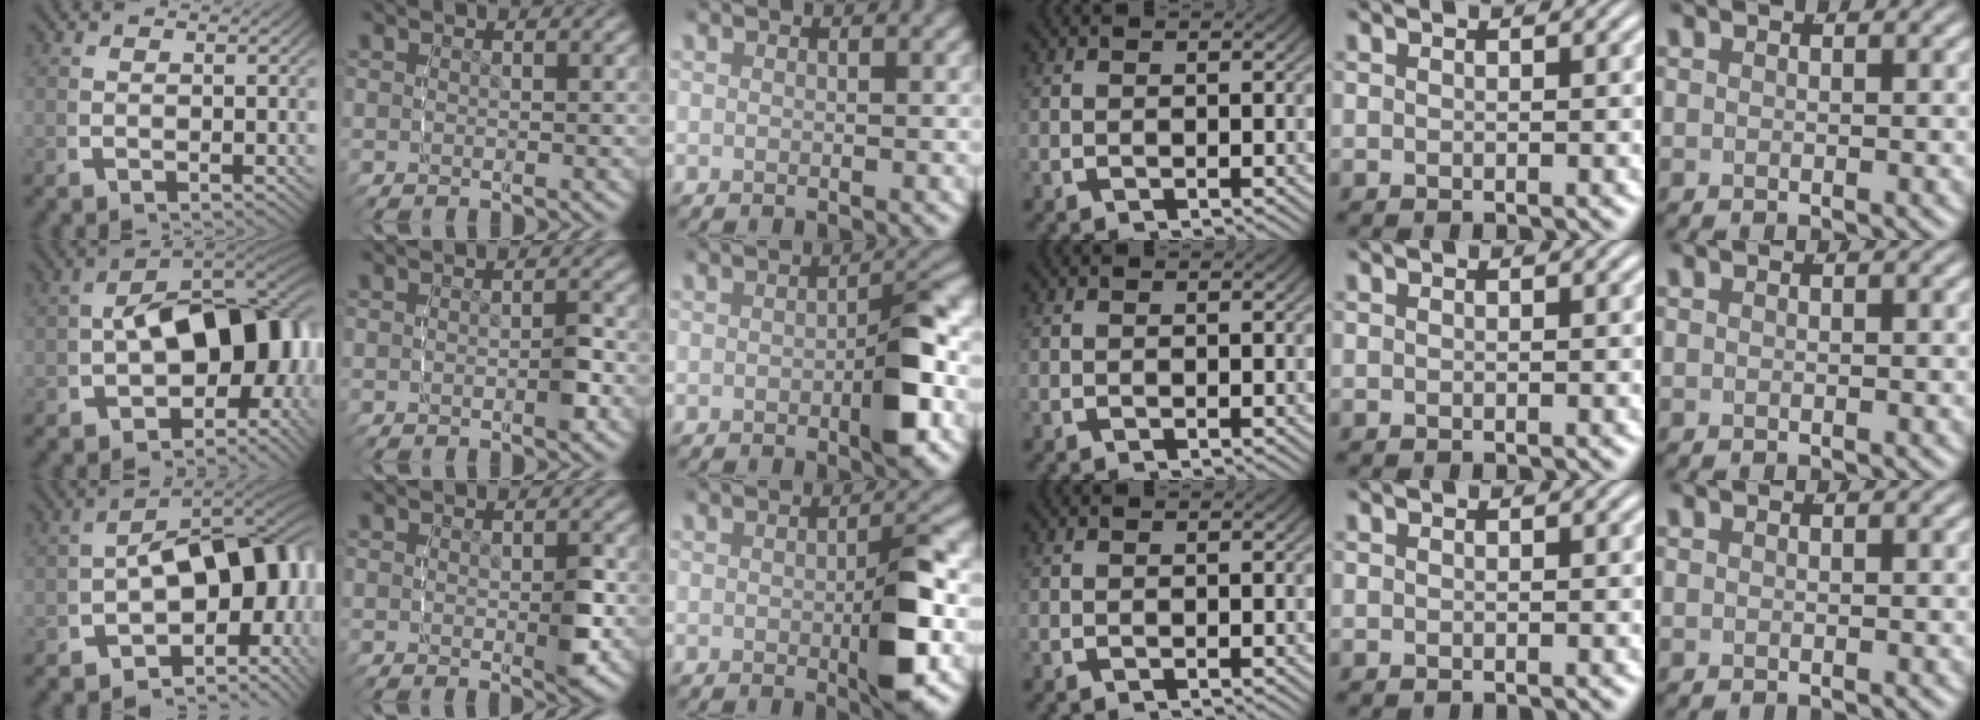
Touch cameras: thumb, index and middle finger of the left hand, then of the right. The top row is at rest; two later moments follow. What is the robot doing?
{"motion": "lift_and_place", "object": "legos"}